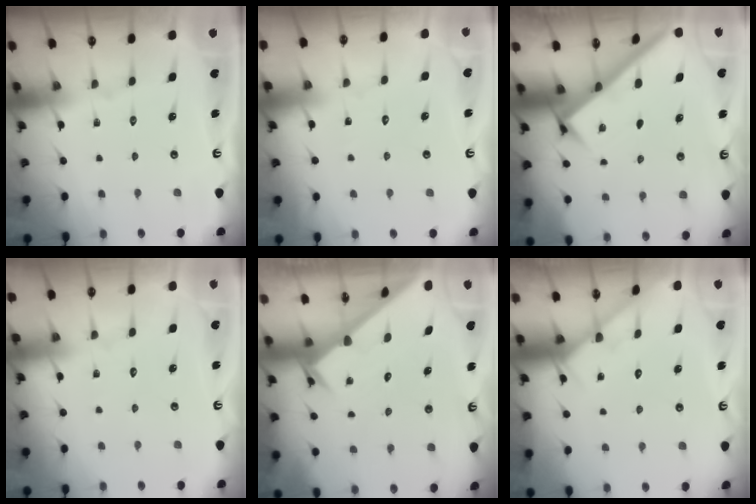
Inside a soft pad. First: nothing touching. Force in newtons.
{"total": 4.0, "press": 4.0, "slide": 0.4}
{"total": 2.7, "press": 2.7, "slide": 0.3}
{"total": 2.1, "press": 2.1, "slide": 0.3}
{"total": 2.4, "press": 2.4, "slide": 0.2}
{"total": 5.4, "press": 5.4, "slide": 0.5}